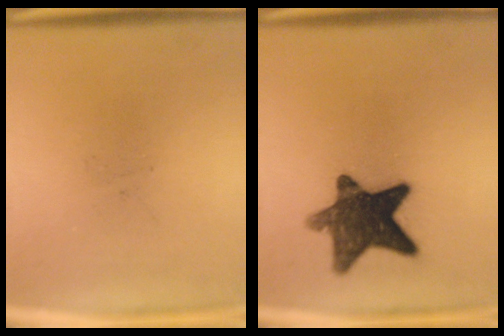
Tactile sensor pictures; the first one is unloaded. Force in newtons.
{"total": 13.0}